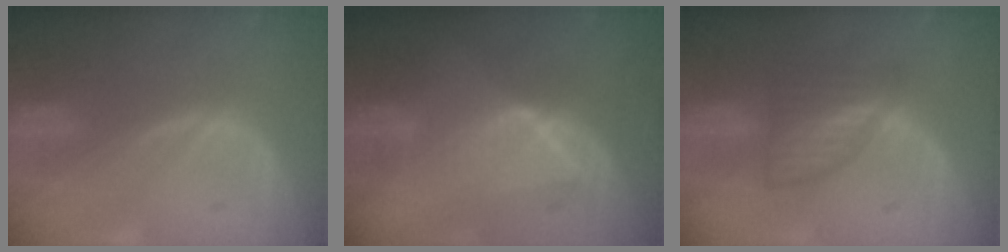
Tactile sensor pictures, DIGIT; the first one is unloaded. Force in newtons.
{"total": 6.3, "press": 6.2, "slide": 1.0}
{"total": 5.9, "press": 5.7, "slide": 1.5}